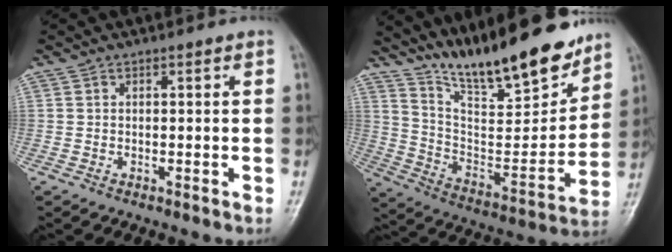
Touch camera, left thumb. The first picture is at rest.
{"total": 20.9, "force": [17.1, 4.5, 11.2], "torque": [-0.142, -0.099, 0.294]}